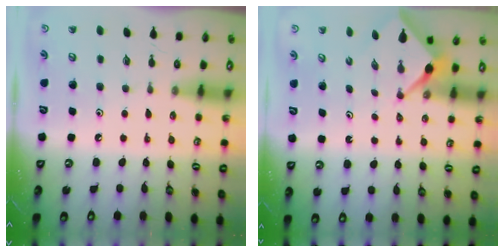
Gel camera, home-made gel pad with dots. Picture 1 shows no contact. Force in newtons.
{"total": 2.4, "press": 2.4, "slide": 0.3}